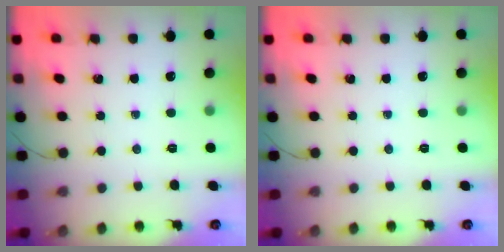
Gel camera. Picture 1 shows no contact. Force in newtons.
{"total": 0.0}